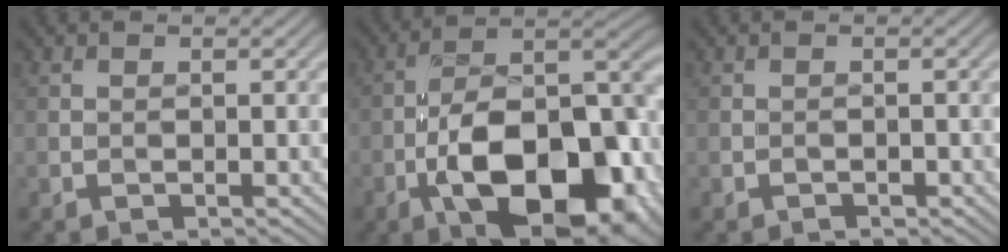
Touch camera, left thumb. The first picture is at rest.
{"total": 16.8, "force": [-7.1, 7.9, 13.0], "torque": [-0.183, -0.015, -0.120]}
{"total": 0.7, "force": [-0.6, 0.3, 0.1], "torque": [-0.001, -0.002, -0.009]}